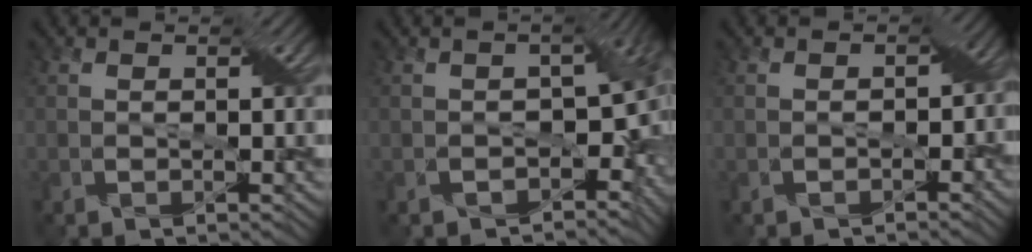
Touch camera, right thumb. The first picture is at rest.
{"total": 7.8, "force": [-2.0, 5.1, 5.6], "torque": [-0.041, -0.029, -0.016]}
{"total": 3.0, "force": [-1.1, 2.2, 1.7], "torque": [-0.013, -0.005, -0.016]}